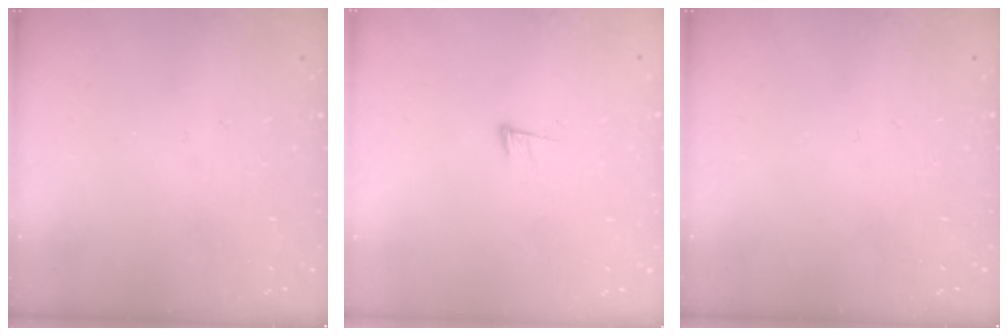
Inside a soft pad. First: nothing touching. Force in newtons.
{"total": 8.9, "press": 8.8, "slide": 1.6}
{"total": 0.0}